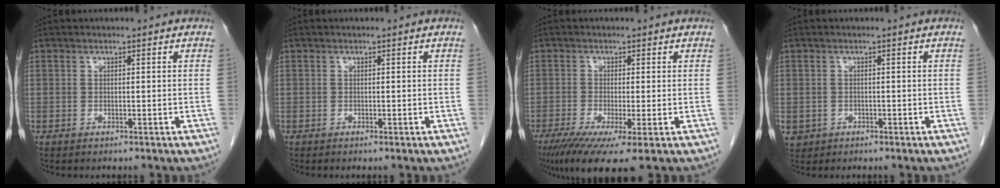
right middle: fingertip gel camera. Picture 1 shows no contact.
{"total": 0.0}
{"total": 8.3, "force": [-4.5, 1.1, 6.9], "torque": [-0.109, -0.021, -0.076]}
{"total": 2.4, "force": [-1.0, 2.2, 0.5], "torque": [-0.008, 0.003, -0.010]}